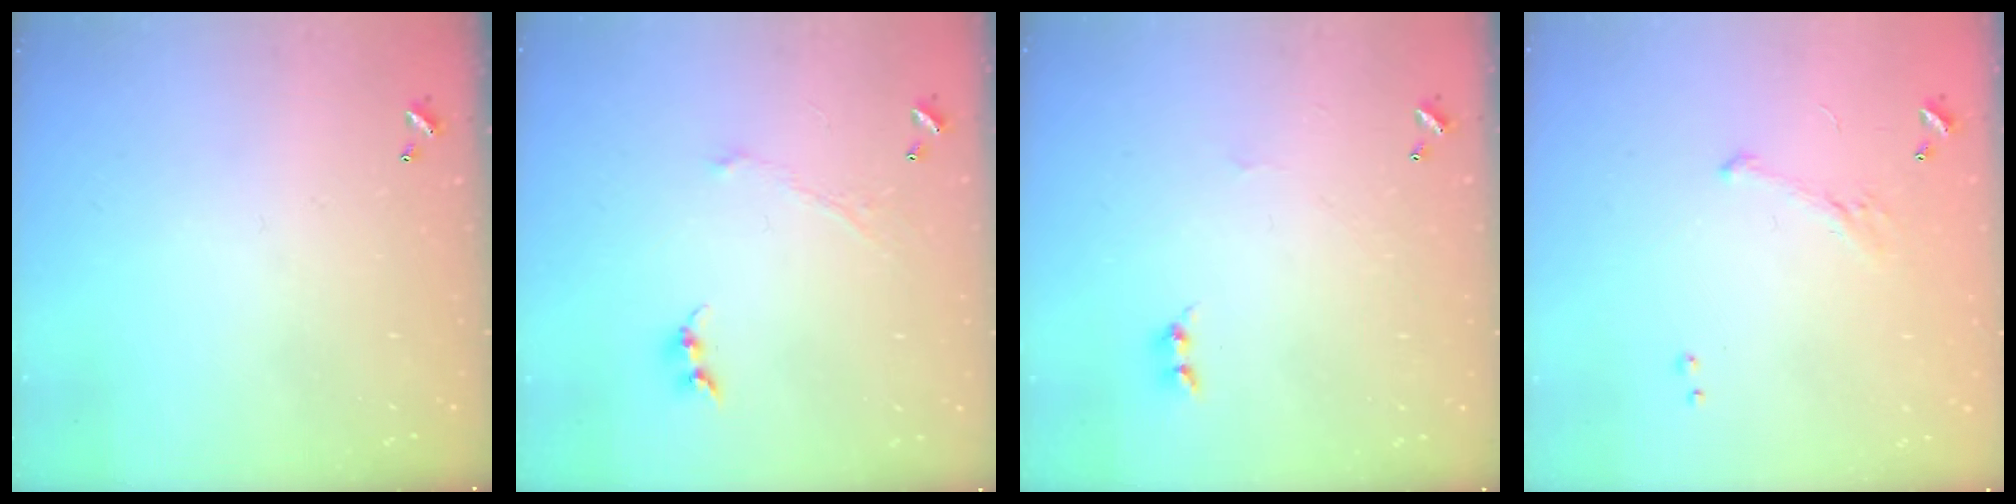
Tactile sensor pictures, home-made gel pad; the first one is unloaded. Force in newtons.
{"total": 1.0, "press": 0.9, "slide": 0.4}
{"total": 1.7, "press": 1.6, "slide": 0.5}
{"total": 4.0, "press": 3.9, "slide": 1.0}